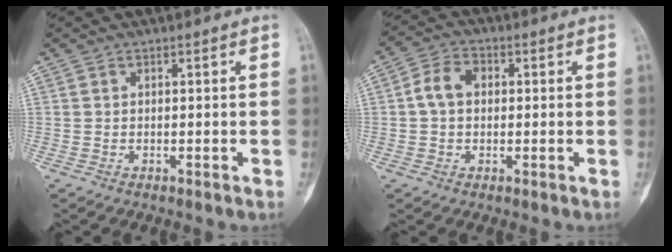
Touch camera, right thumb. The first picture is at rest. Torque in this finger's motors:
{"motor_torque": [0.14, 0.13, 0.28, -0.28, 0.05]}